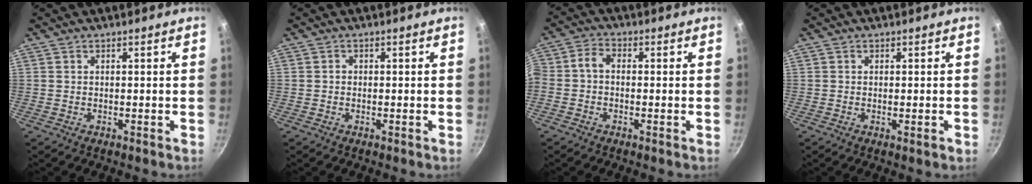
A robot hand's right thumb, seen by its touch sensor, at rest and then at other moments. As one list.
[{"total": 0.8, "force": [-0.3, 0.7, 0.2], "torque": [-0.002, 0.002, -0.005]}, {"total": 4.0, "force": [-1.3, 2.6, 2.8], "torque": [-0.064, 0.027, -0.038]}, {"total": 1.4, "force": [-0.3, 0.2, 1.3], "torque": [-0.021, -0.002, -0.006]}]